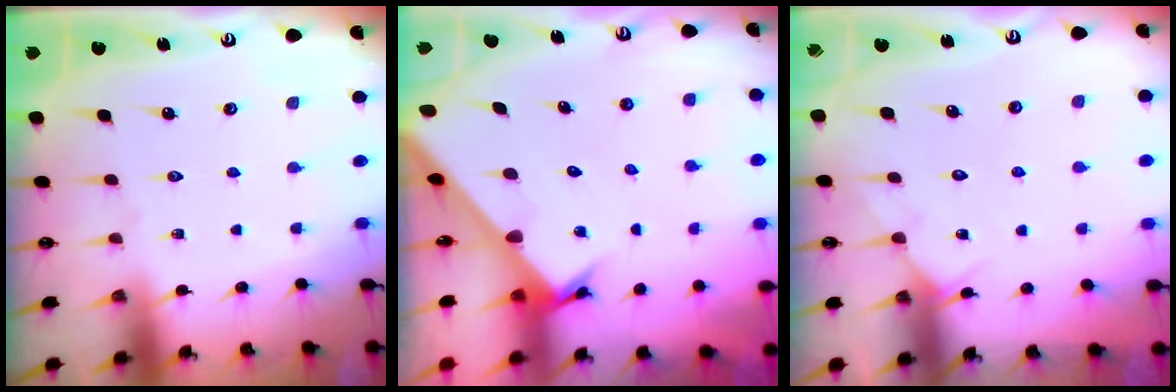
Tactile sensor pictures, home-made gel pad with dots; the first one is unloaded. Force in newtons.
{"total": 2.3, "press": 2.3, "slide": 0.2}
{"total": 6.5, "press": 6.5, "slide": 0.5}